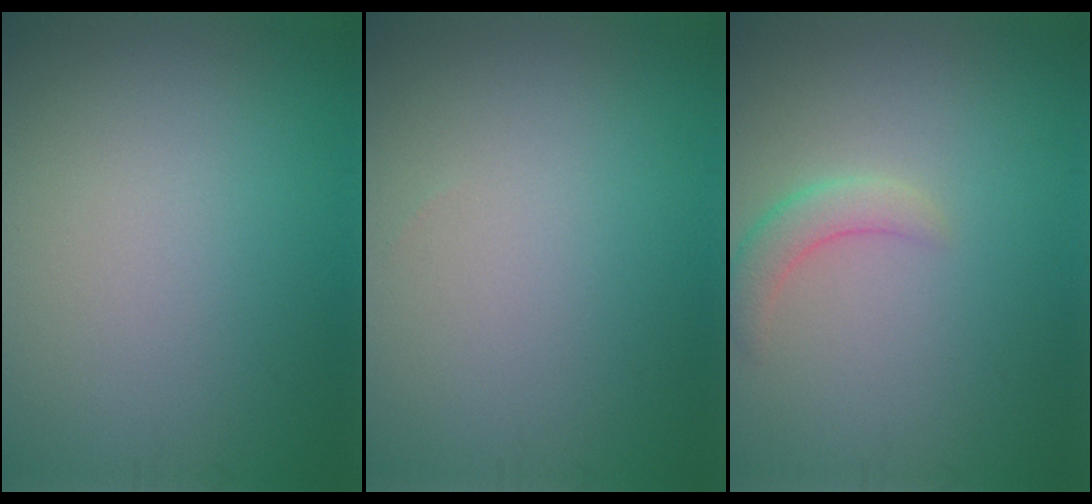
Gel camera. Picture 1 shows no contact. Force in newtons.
{"total": 0.0}
{"total": 2.2, "press": 2.2, "slide": 0.1}